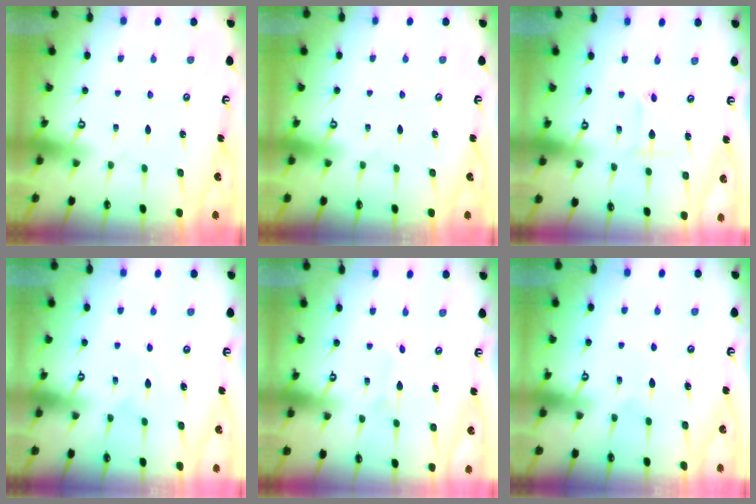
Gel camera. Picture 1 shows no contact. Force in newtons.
{"total": 0.0}
{"total": 3.1, "press": 3.1, "slide": 0.2}
{"total": 5.4, "press": 5.4, "slide": 0.8}
{"total": 1.5, "press": 1.5, "slide": 0.1}
{"total": 5.5, "press": 5.5, "slide": 0.2}